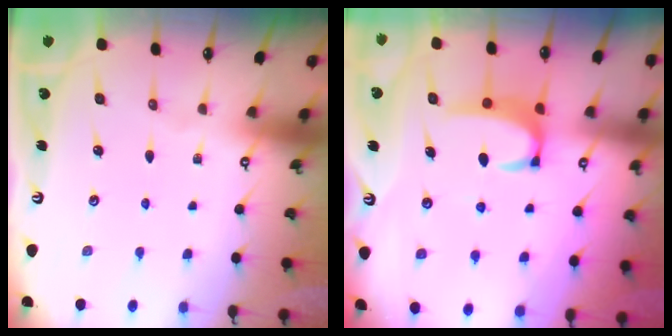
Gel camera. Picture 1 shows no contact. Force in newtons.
{"total": 3.3, "press": 3.2, "slide": 0.3}